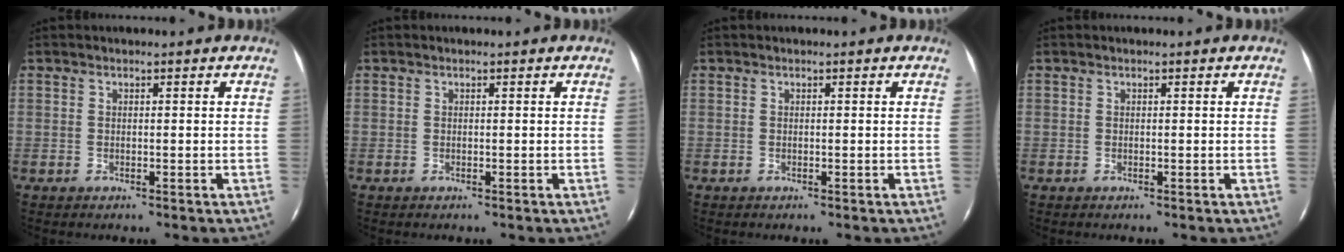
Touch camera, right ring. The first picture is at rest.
{"total": 0.0}
{"total": 0.0}
{"total": 0.0}